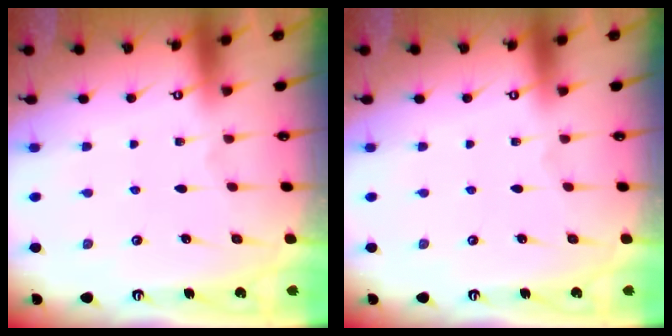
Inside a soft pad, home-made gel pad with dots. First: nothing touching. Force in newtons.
{"total": 0.0}